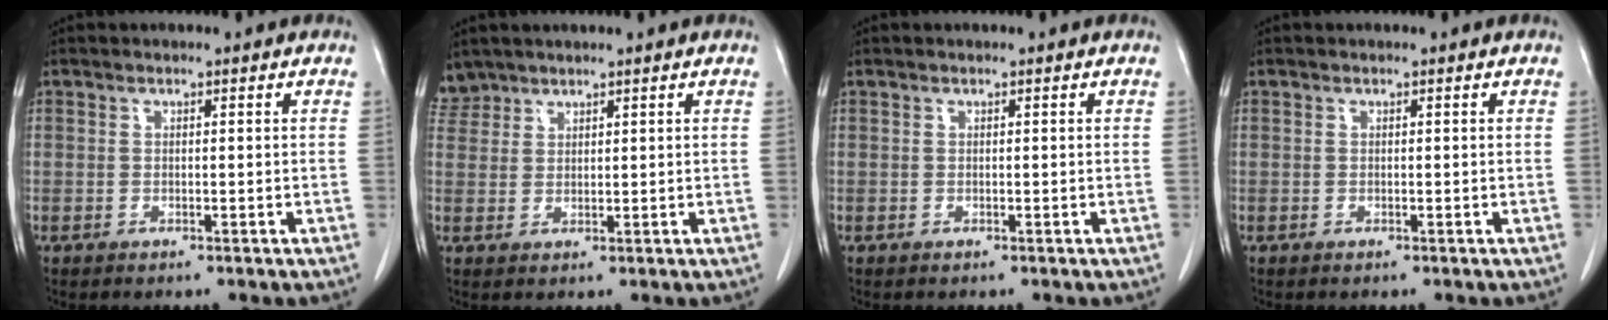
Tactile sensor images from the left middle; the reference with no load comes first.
{"total": 2.8, "force": [2.6, 1.0, -0.5], "torque": [0.008, 0.011, 0.054]}
{"total": 0.0}
{"total": 0.0}